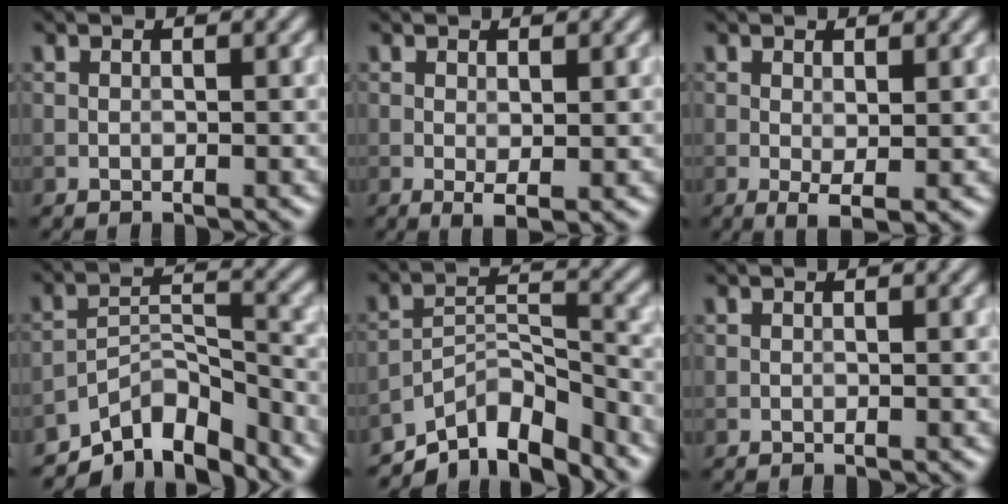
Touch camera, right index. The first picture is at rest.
{"total": 1.4, "force": [0.1, 0.4, 1.3], "torque": [-0.022, -0.006, 0.001]}
{"total": 1.8, "force": [0.0, 0.5, 1.7], "torque": [-0.030, -0.006, 0.002]}
{"total": 6.9, "force": [-5.7, 2.4, 3.1], "torque": [-0.036, 0.000, -0.107]}
{"total": 7.3, "force": [-6.0, 2.4, 3.5], "torque": [-0.045, -0.001, -0.111]}
{"total": 0.0}